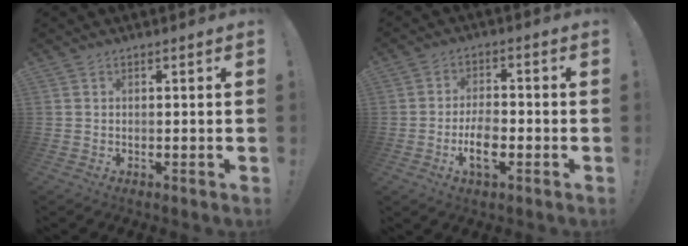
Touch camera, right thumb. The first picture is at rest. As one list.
[{"total": 8.5, "force": [-3.2, 6.3, 4.8], "torque": [-0.061, 0.020, -0.053]}]